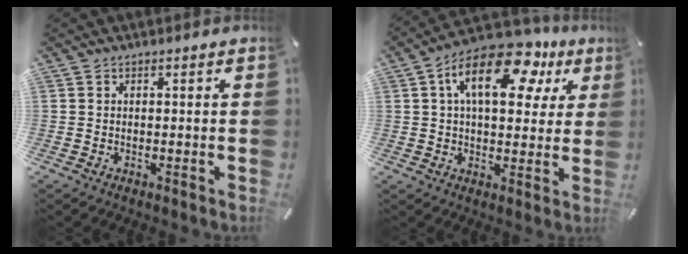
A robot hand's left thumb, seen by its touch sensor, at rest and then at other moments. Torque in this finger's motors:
{"motor_torque": [0.61, 0.81, 1.46, -1.31, 0.60]}